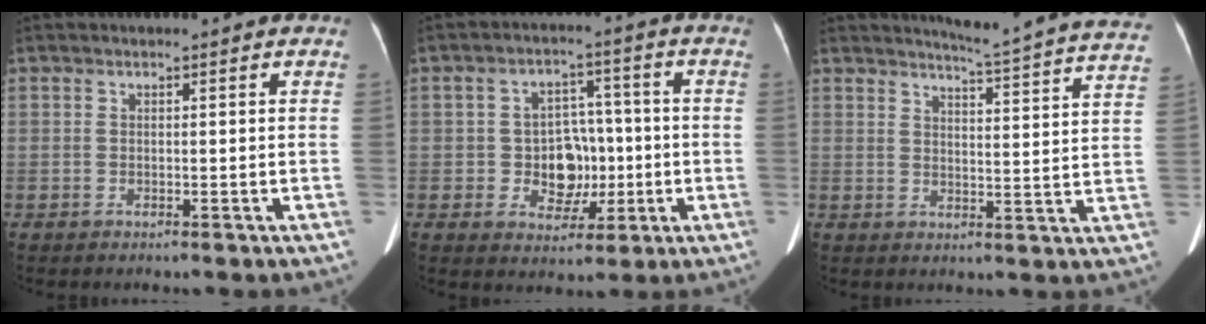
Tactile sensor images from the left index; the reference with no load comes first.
{"total": 7.4, "force": [-1.1, 5.6, 4.7], "torque": [-0.080, 0.021, -0.010]}
{"total": 19.7, "force": [18.8, -0.7, 5.9], "torque": [-0.086, -0.091, 0.208]}